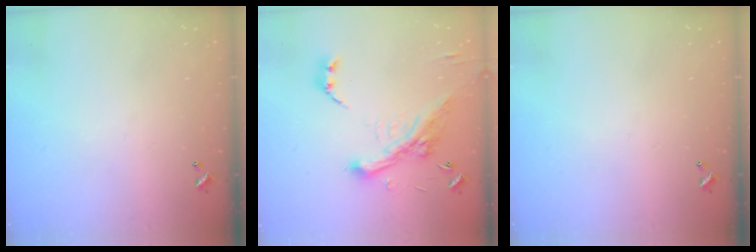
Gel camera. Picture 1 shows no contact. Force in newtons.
{"total": 7.7, "press": 7.5, "slide": 2.0}
{"total": 0.0}